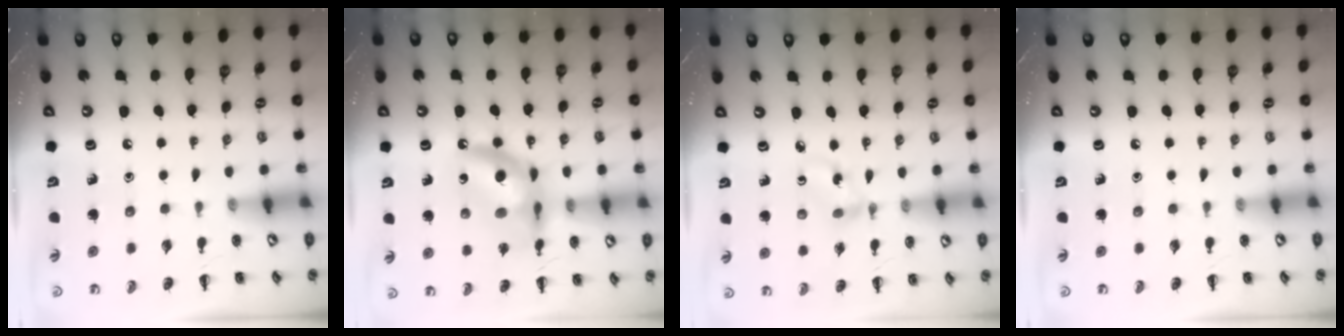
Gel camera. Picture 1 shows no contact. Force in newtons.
{"total": 14.8, "press": 14.3, "slide": 3.8}
{"total": 3.0, "press": 2.9, "slide": 0.7}
{"total": 0.0}